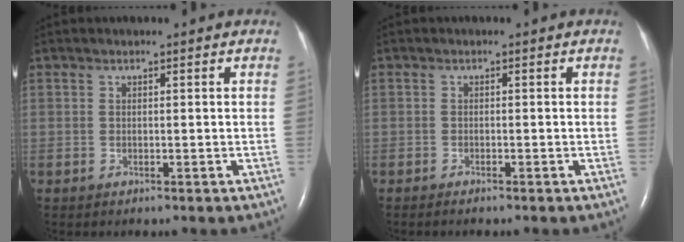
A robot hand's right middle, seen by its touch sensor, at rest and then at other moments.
{"total": 1.3, "force": [-1.1, 0.0, 0.7], "torque": [-0.014, -0.002, -0.013]}